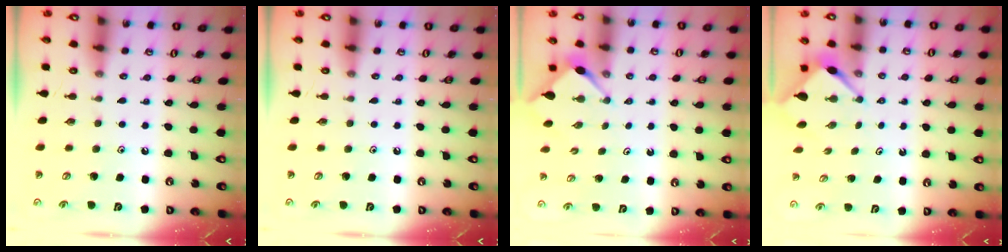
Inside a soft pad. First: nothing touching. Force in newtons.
{"total": 0.0}
{"total": 2.8, "press": 2.8, "slide": 0.3}
{"total": 2.9, "press": 2.8, "slide": 0.3}